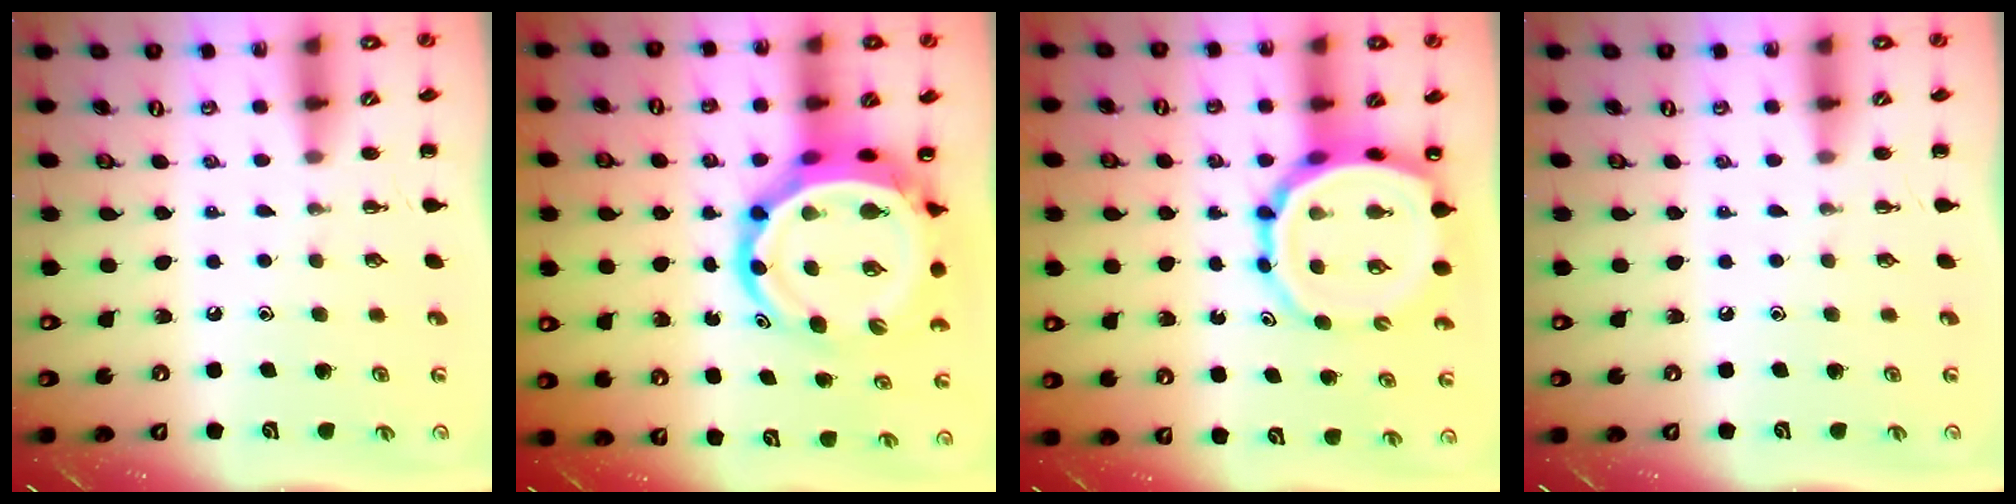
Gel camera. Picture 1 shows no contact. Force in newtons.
{"total": 11.7, "press": 11.3, "slide": 3.2}
{"total": 14.5, "press": 13.8, "slide": 4.4}
{"total": 0.0}